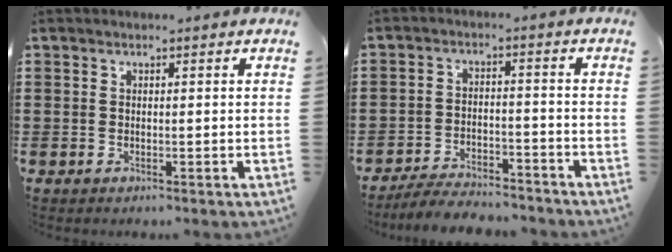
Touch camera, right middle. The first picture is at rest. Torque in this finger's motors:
{"motor_torque": [1.26, -0.20, 0.48, 0.05]}